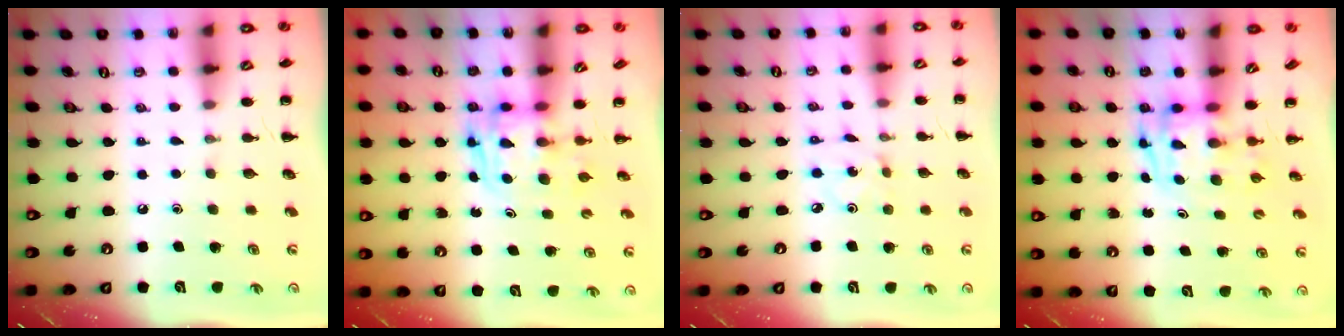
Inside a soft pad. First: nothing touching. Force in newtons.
{"total": 2.7, "press": 2.7, "slide": 0.2}
{"total": 0.8, "press": 0.8, "slide": 0.2}
{"total": 3.2, "press": 3.1, "slide": 0.6}